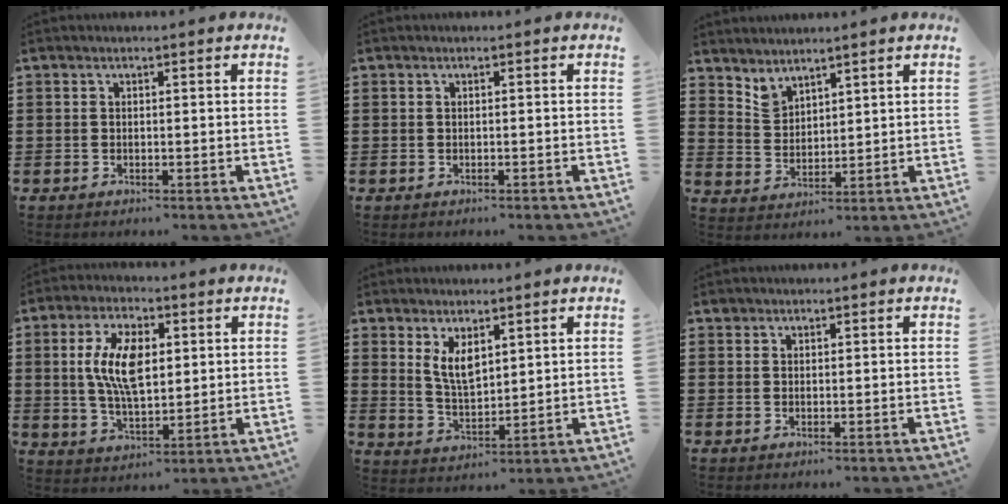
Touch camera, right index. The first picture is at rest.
{"total": 0.0}
{"total": 3.4, "force": [3.2, 1.1, 0.0], "torque": [-0.012, -0.004, 0.064]}
{"total": 9.4, "force": [1.7, 4.4, 8.1], "torque": [-0.175, 0.009, 0.028]}
{"total": 4.7, "force": [2.6, 1.9, 3.4], "torque": [-0.073, -0.004, 0.047]}
{"total": 0.7, "force": [0.4, 0.5, 0.0], "torque": [-0.001, 0.002, 0.009]}